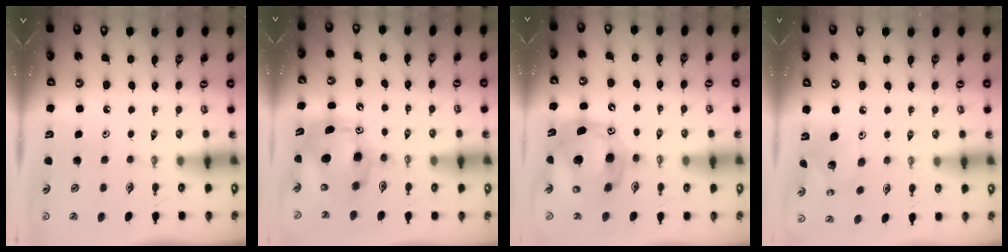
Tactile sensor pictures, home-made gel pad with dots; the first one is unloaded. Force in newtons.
{"total": 12.4, "press": 12.2, "slide": 2.4}
{"total": 17.3, "press": 17.1, "slide": 2.9}
{"total": 5.9, "press": 5.9, "slide": 0.2}